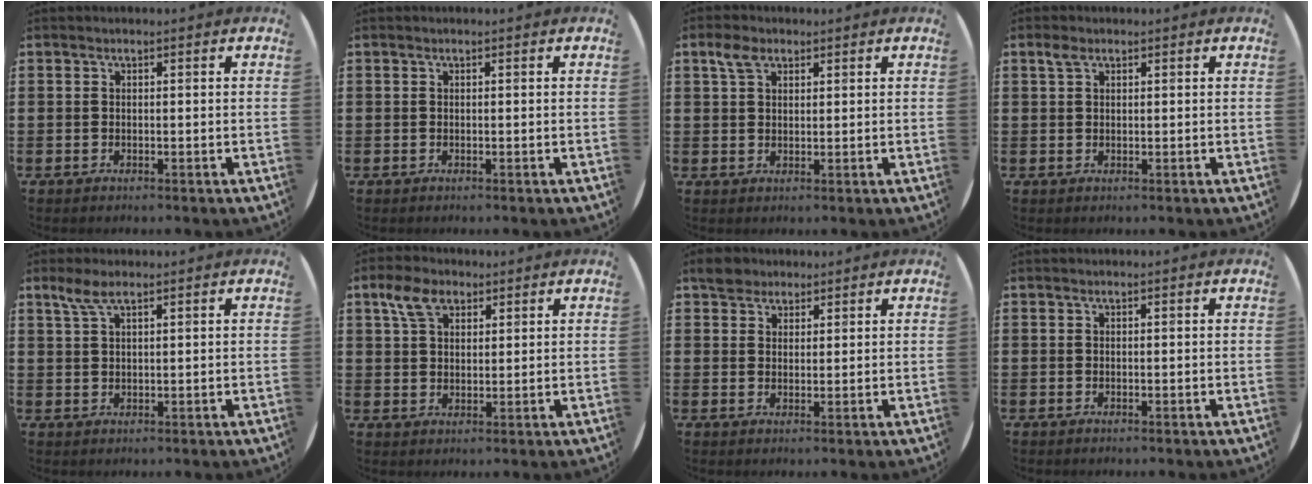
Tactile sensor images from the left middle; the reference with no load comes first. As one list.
[{"total": 0.0}, {"total": 3.0, "force": [2.0, 1.8, 1.4], "torque": [-0.023, 0.005, 0.035]}, {"total": 1.5, "force": [0.9, 0.9, 0.7], "torque": [-0.008, 0.003, 0.015]}, {"total": 2.8, "force": [1.9, 0.7, 1.9], "torque": [-0.041, 0.005, 0.034]}, {"total": 5.1, "force": [3.2, 3.0, 2.6], "torque": [-0.053, 0.009, 0.057]}, {"total": 3.2, "force": [2.7, 1.7, 0.1], "torque": [0.005, 0.002, 0.050]}, {"total": 0.0}]